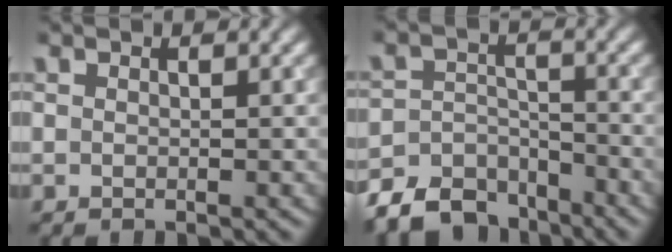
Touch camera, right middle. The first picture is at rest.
{"total": 7.4, "force": [-6.2, 3.4, 2.0], "torque": [-0.019, -0.010, -0.099]}